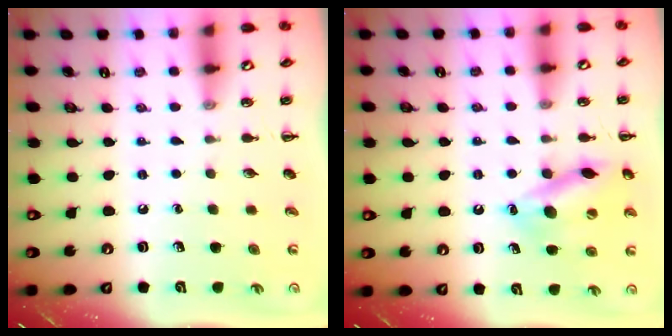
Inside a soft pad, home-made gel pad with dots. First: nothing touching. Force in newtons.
{"total": 14.4, "press": 14.2, "slide": 2.5}